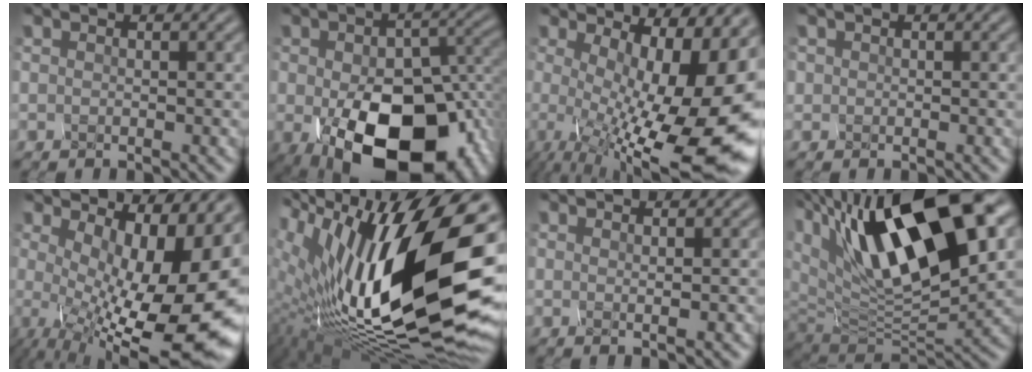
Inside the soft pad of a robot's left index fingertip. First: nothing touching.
{"total": 15.8, "force": [-6.0, 8.9, 11.6], "torque": [-0.178, -0.042, -0.062]}
{"total": 15.3, "force": [-1.4, 5.3, 14.3], "torque": [-0.187, -0.023, 0.010]}
{"total": 1.0, "force": [0.0, -0.6, -0.8], "torque": [0.002, -0.003, 0.015]}
{"total": 14.9, "force": [0.1, 5.5, 13.8], "torque": [-0.171, -0.020, 0.038]}
{"total": 18.3, "force": [2.6, 8.1, 16.2], "torque": [-0.305, -0.008, 0.060]}
{"total": 0.7, "force": [0.3, -0.1, 0.6], "torque": [-0.015, 0.006, 0.002]}
{"total": 16.3, "force": [6.5, 7.2, 13.1], "torque": [-0.241, 0.015, 0.115]}